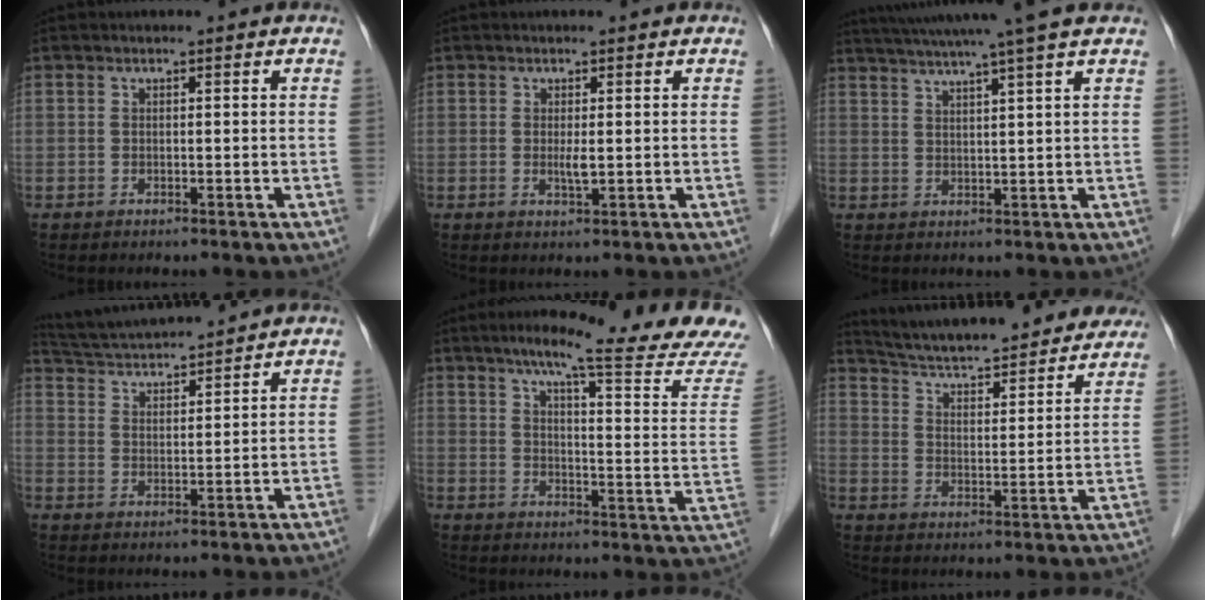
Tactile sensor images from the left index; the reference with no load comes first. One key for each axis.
{"total": 1.7, "fx": -0.1, "fy": 0.2, "fz": 1.7, "tx": -0.035, "ty": -0.008, "tz": -0.001}
{"total": 11.7, "fx": 9.7, "fy": -1.7, "fz": 6.3, "tx": -0.107, "ty": 0.007, "tz": 0.132}
{"total": 11.5, "fx": 10.8, "fy": 0.2, "fz": 3.8, "tx": -0.078, "ty": 0.021, "tz": 0.180}
{"total": 19.9, "fx": 17.1, "fy": -1.1, "fz": 10.1, "tx": -0.142, "ty": -0.065, "tz": 0.210}
{"total": 26.0, "fx": 23.7, "fy": 4.6, "fz": 9.7, "tx": -0.154, "ty": -0.020, "tz": 0.311}